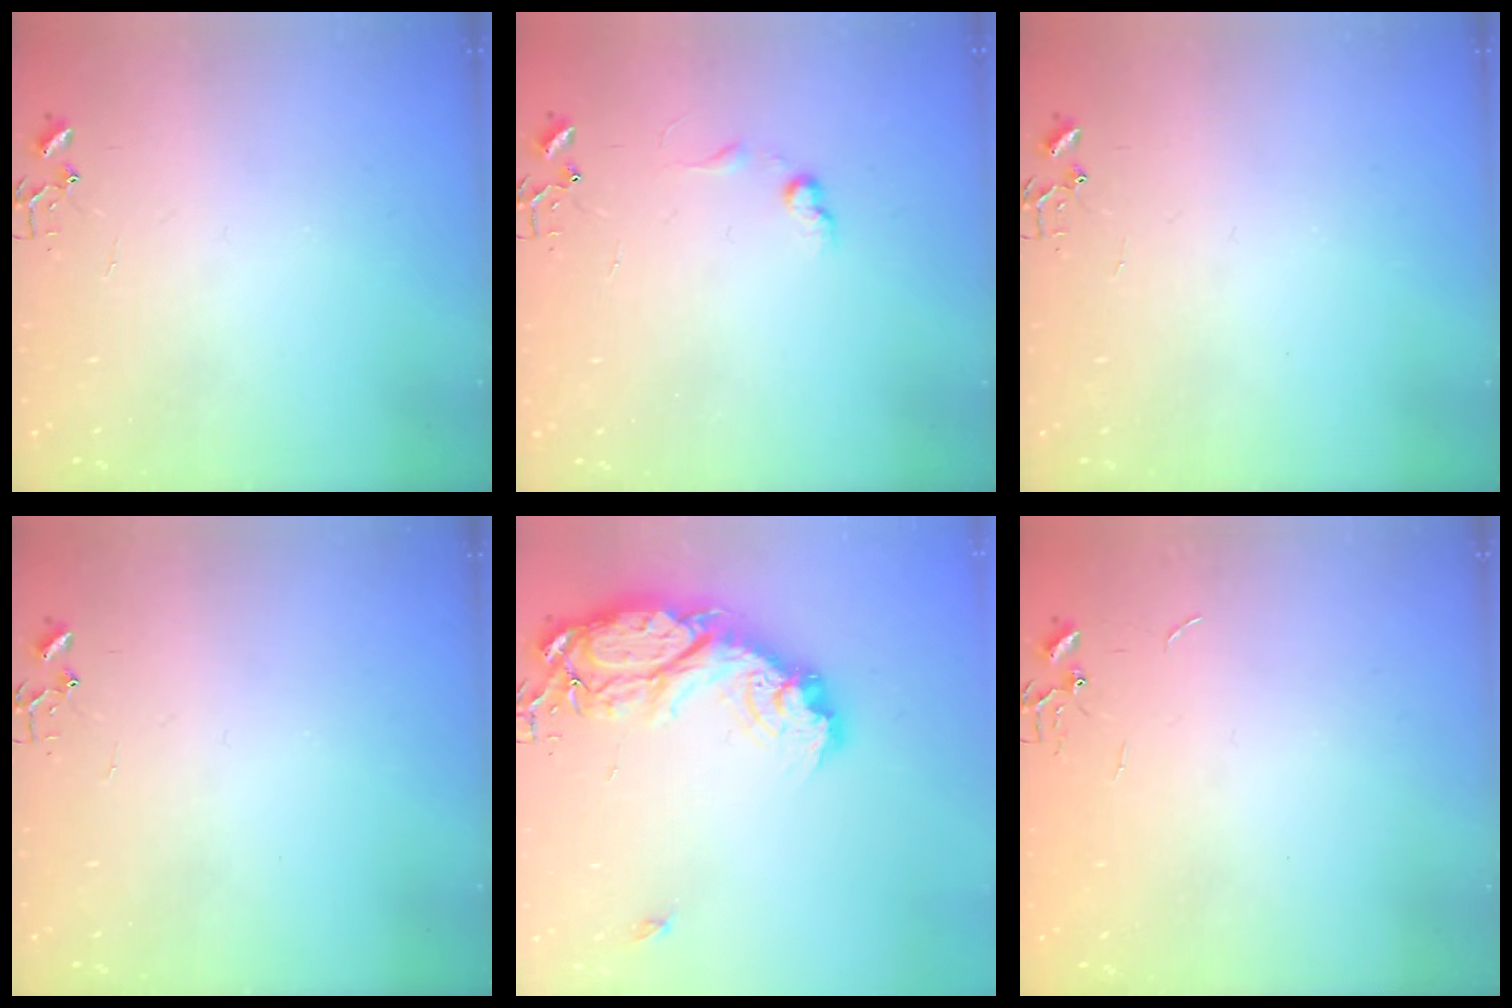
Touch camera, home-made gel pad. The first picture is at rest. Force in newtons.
{"total": 7.9, "press": 7.8, "slide": 1.0}
{"total": 0.0}
{"total": 0.0}
{"total": 21.3, "press": 21.2, "slide": 1.6}
{"total": 0.7, "press": 0.7, "slide": 0.1}